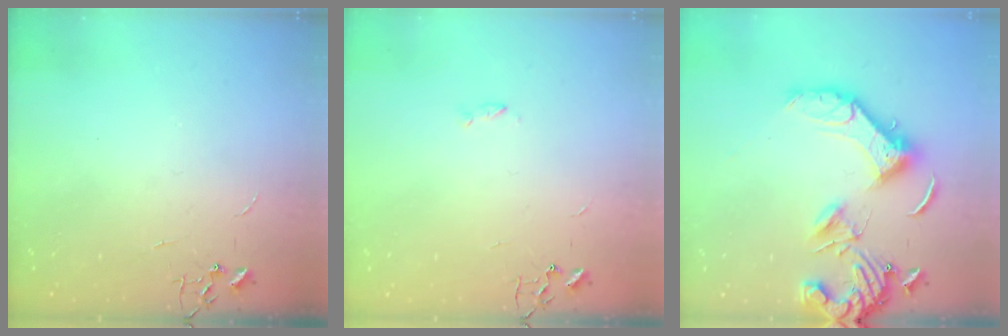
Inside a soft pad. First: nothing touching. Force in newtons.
{"total": 1.8, "press": 1.7, "slide": 0.4}
{"total": 18.0, "press": 17.9, "slide": 2.0}